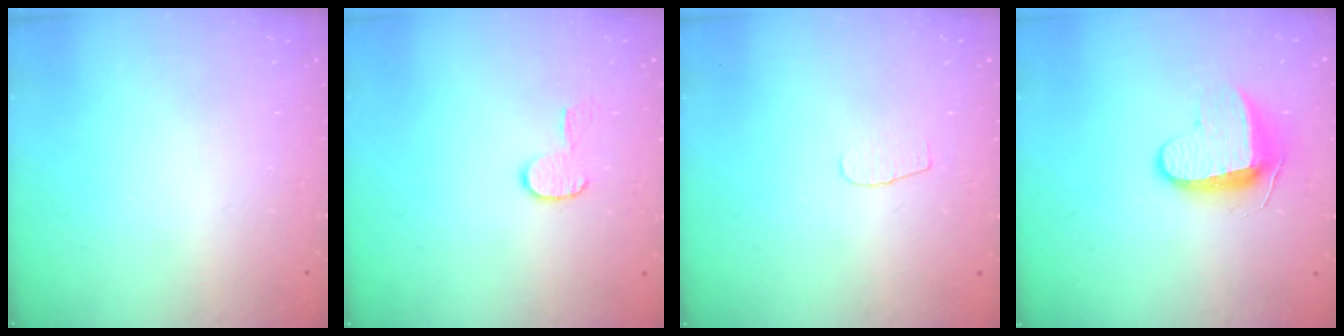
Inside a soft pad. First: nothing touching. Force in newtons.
{"total": 5.9, "press": 5.9, "slide": 0.4}
{"total": 3.5, "press": 3.5, "slide": 0.4}
{"total": 9.1, "press": 9.1, "slide": 1.0}